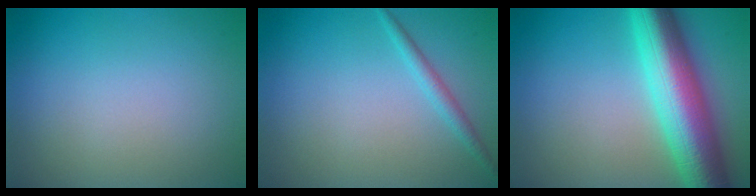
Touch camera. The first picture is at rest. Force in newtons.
{"total": 1.4, "press": 1.4, "slide": 0.1}
{"total": 10.5, "press": 10.5, "slide": 0.2}